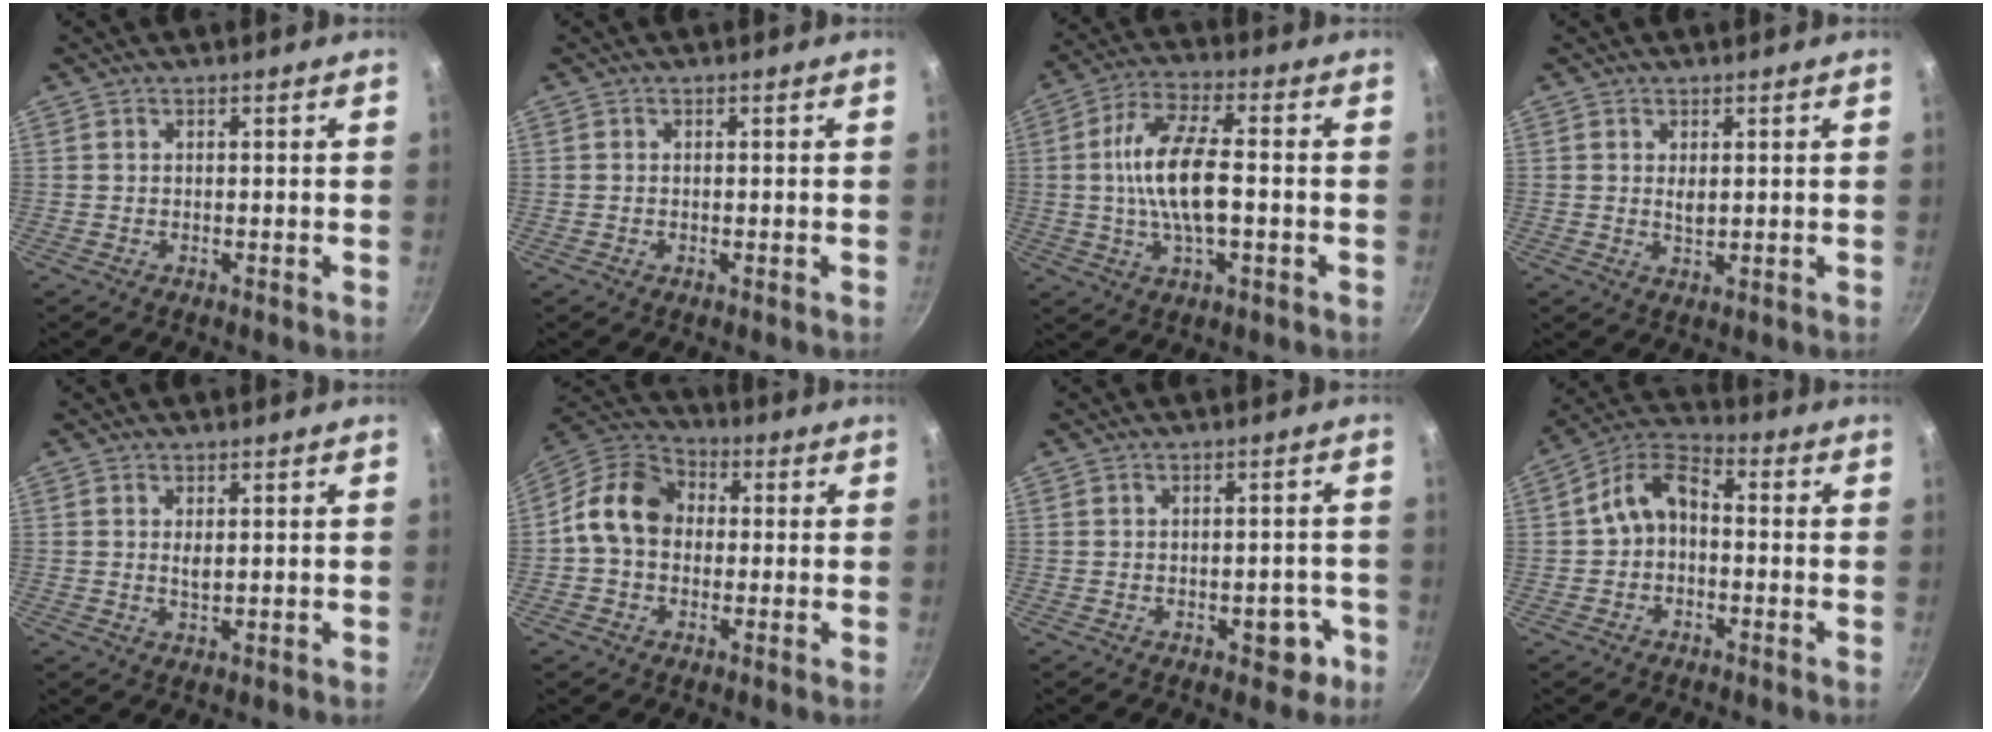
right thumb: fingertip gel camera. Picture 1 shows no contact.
{"total": 0.0}
{"total": 13.3, "force": [-0.8, 5.3, 12.1], "torque": [-0.223, 0.022, -0.025]}
{"total": 2.0, "force": [0.5, 0.9, 1.7], "torque": [-0.029, -0.005, 0.011]}
{"total": 1.6, "force": [0.5, 0.6, 1.4], "torque": [-0.026, -0.004, 0.010]}
{"total": 12.0, "force": [0.3, 9.6, 7.2], "torque": [-0.094, 0.030, -0.017]}
{"total": 4.8, "force": [-2.1, 2.8, 3.2], "torque": [-0.010, 0.020, -0.021]}
{"total": 6.5, "force": [-1.1, 4.4, 4.6], "torque": [-0.082, 0.037, -0.036]}